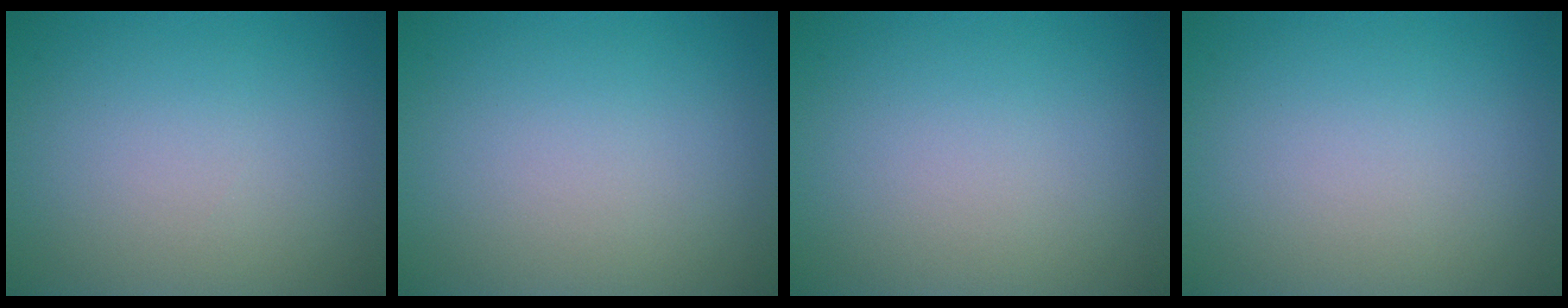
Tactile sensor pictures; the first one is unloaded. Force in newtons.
{"total": 0.0}
{"total": 0.0}
{"total": 0.0}